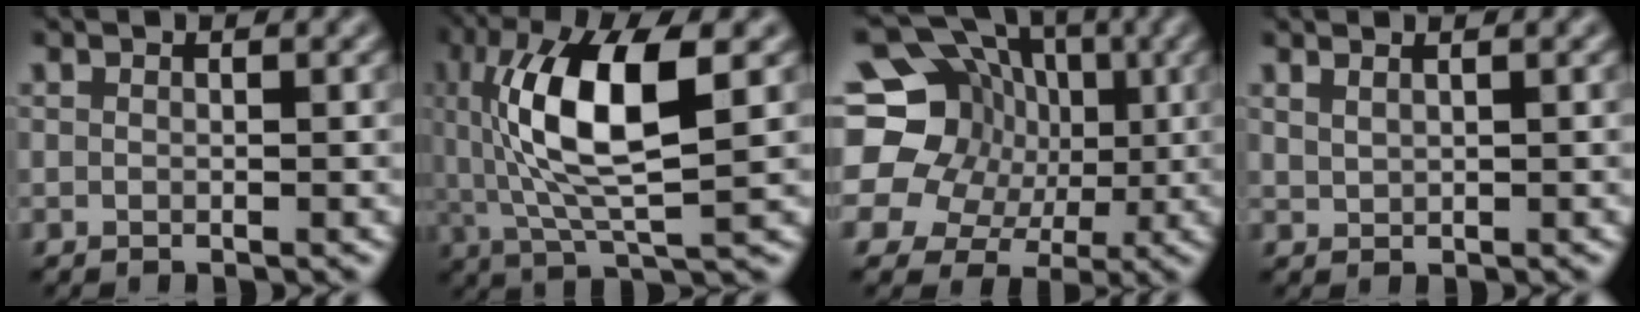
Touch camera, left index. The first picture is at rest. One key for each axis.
{"total": 9.9, "fx": 1.7, "fy": 3.1, "fz": 9.2, "tx": -0.174, "ty": 0.004, "tz": 0.035}
{"total": 19.8, "fx": 1.9, "fy": 17.8, "fz": 8.5, "tx": -0.195, "ty": 0.016, "tz": -0.001}
{"total": 1.1, "fx": 0.9, "fy": 0.4, "fz": 0.4, "tx": -0.011, "ty": 0.000, "tz": 0.019}